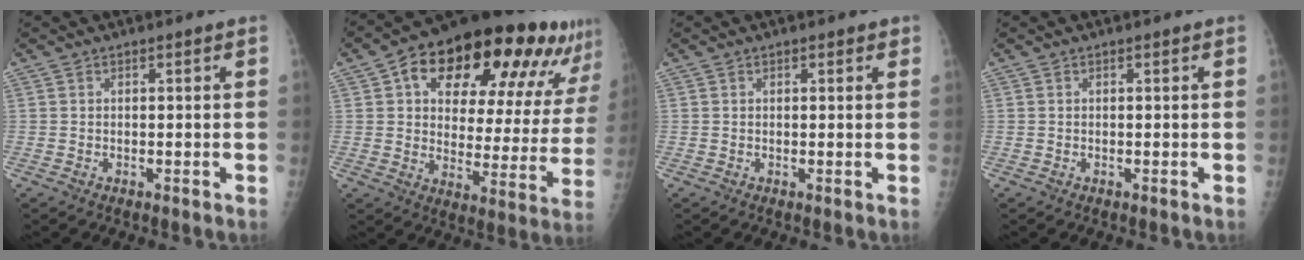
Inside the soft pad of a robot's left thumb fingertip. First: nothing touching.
{"total": 27.9, "force": [15.3, 12.4, 19.8], "torque": [-0.252, -0.007, 0.217]}
{"total": 1.2, "force": [0.6, 0.7, 0.8], "torque": [-0.004, 0.001, 0.004]}
{"total": 0.0}